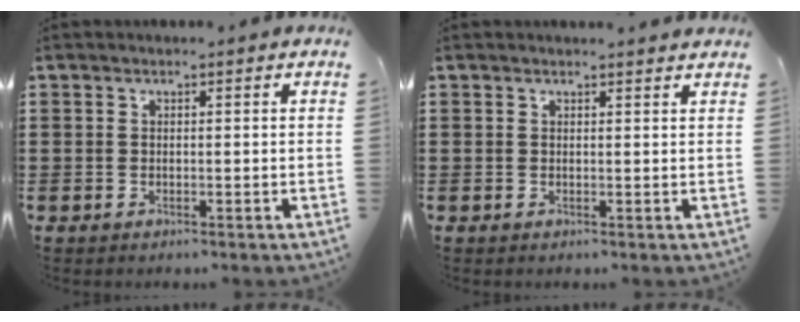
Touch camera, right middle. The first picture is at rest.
{"total": 0.9, "force": [0.9, 0.0, 0.2], "torque": [0.002, -0.003, 0.015]}